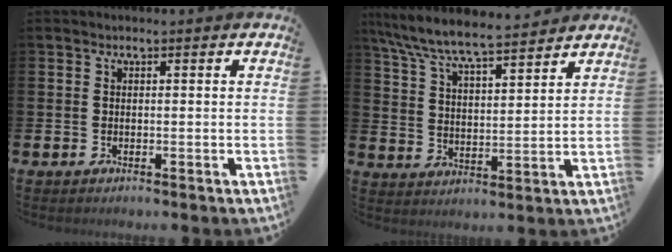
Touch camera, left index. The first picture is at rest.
{"total": 7.7, "force": [7.3, 0.4, 2.6], "torque": [-0.082, -0.044, 0.128]}